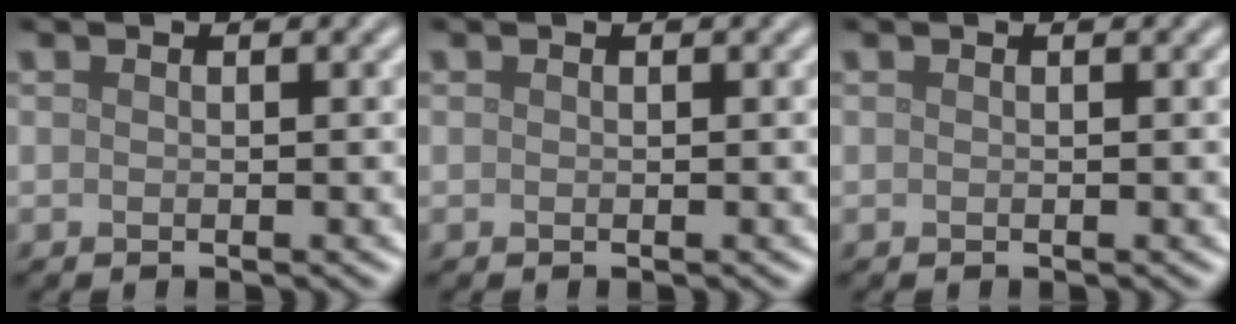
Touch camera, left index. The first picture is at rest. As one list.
[{"total": 0.0}, {"total": 0.0}]